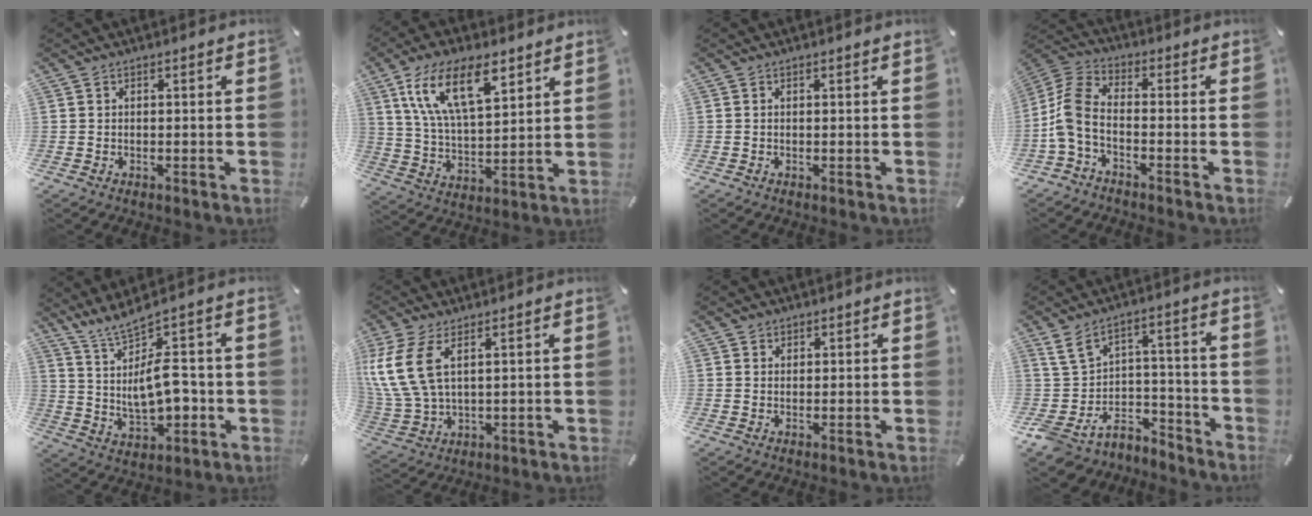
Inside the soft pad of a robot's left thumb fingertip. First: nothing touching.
{"total": 15.4, "force": [8.5, 7.0, 10.7], "torque": [-0.230, -0.015, 0.148]}
{"total": 0.0}
{"total": 7.3, "force": [-2.9, 4.2, 5.2], "torque": [-0.129, -0.005, -0.057]}
{"total": 11.8, "force": [3.0, 5.9, 9.8], "torque": [-0.194, -0.021, 0.053]}
{"total": 11.0, "force": [4.5, 5.8, 8.2], "torque": [-0.208, -0.017, 0.081]}
{"total": 1.4, "force": [0.9, 1.1, -0.2], "torque": [0.004, 0.003, 0.015]}
{"total": 7.9, "force": [-0.9, 6.9, 3.7], "torque": [-0.071, 0.003, -0.016]}